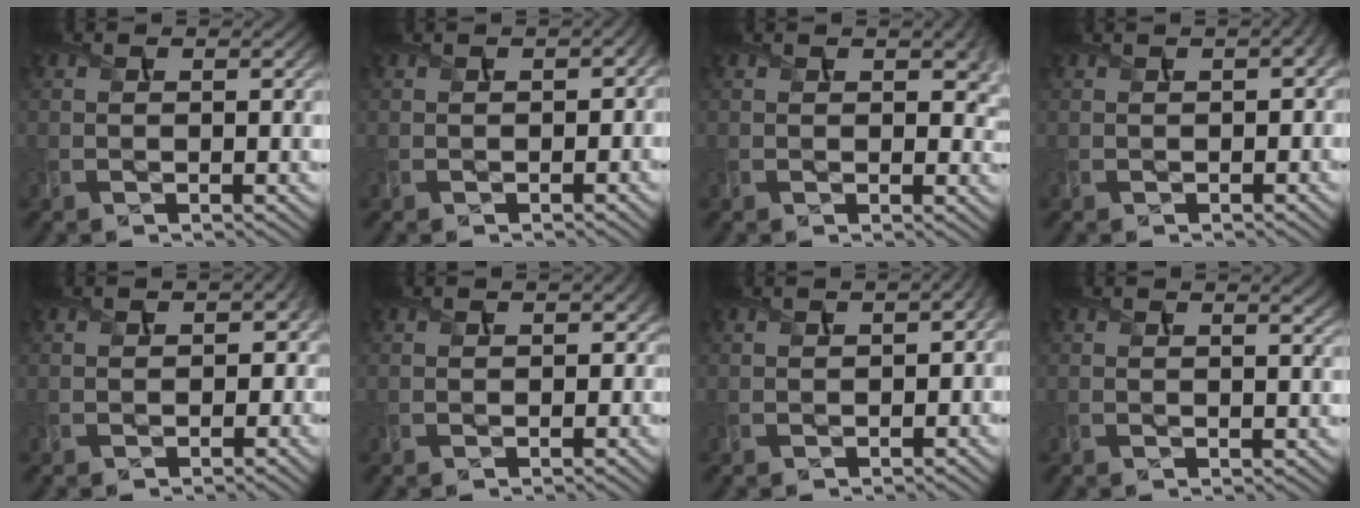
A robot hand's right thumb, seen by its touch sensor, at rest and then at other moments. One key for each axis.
{"total": 1.5, "fx": -0.3, "fy": 1.0, "fz": 1.0, "tx": -0.020, "ty": -0.003, "tz": 0.001}
{"total": 4.5, "fx": 1.4, "fy": 2.6, "fz": 3.4, "tx": -0.055, "ty": 0.001, "tz": 0.024}
{"total": 2.5, "fx": 0.6, "fy": 1.2, "fz": 2.2, "tx": -0.033, "ty": 0.005, "tz": 0.008}
{"total": 2.8, "fx": -0.3, "fy": 2.4, "fz": 1.4, "tx": -0.021, "ty": -0.011, "tz": -0.004}
{"total": 1.6, "fx": 0.1, "fy": 1.3, "fz": 1.0, "tx": -0.014, "ty": -0.003, "tz": 0.006}
{"total": 2.9, "fx": -0.2, "fy": 1.4, "fz": 2.5, "tx": -0.037, "ty": -0.004, "tz": 0.001}
{"total": 2.6, "fx": 1.4, "fy": 0.7, "fz": 2.0, "tx": -0.034, "ty": 0.006, "tz": 0.018}